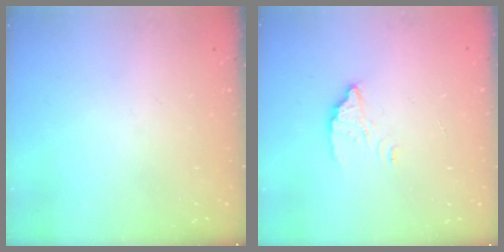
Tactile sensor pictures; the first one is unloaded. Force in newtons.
{"total": 2.7, "press": 2.7, "slide": 0.1}